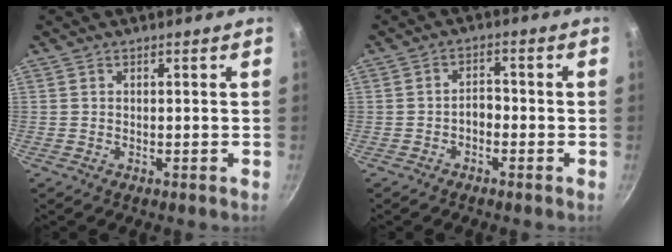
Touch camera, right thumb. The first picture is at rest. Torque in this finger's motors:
{"motor_torque": [0.14, 0.31, 0.45, -0.26, 0.00]}